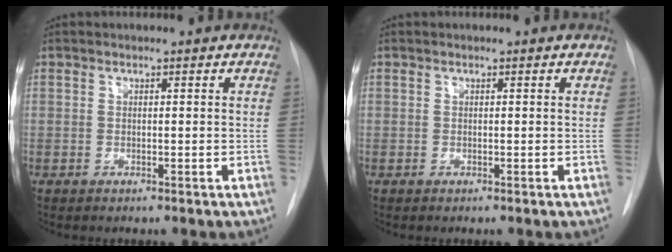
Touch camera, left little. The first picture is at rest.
{"total": 0.0}